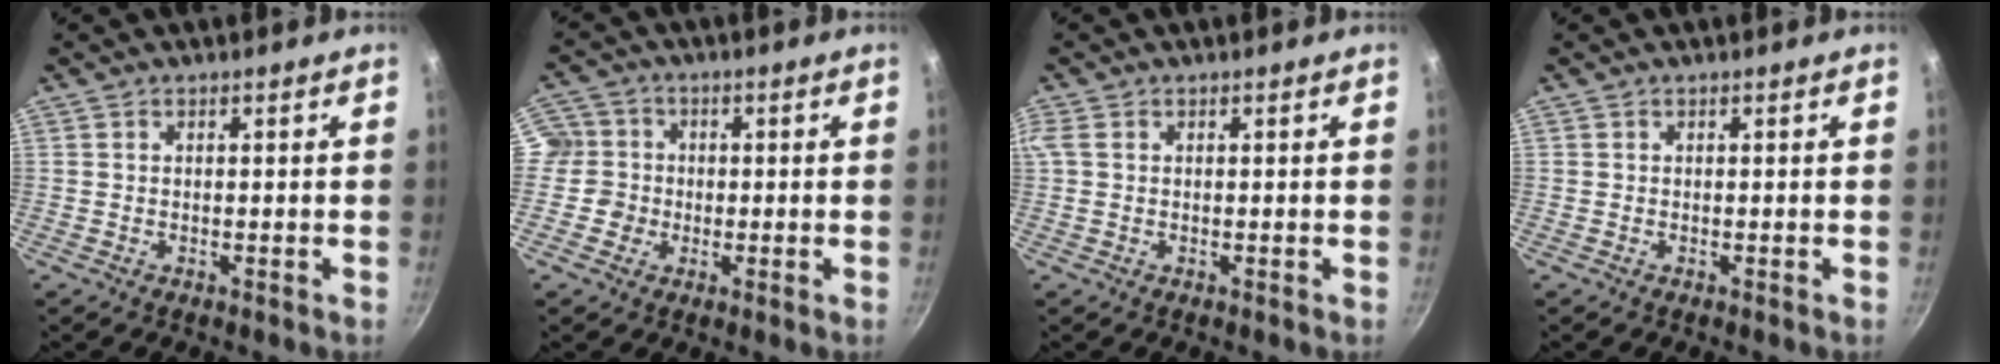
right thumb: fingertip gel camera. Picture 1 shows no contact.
{"total": 6.9, "force": [-0.8, 6.8, 0.9], "torque": [0.003, 0.013, -0.020]}
{"total": 2.0, "force": [0.5, 1.3, 1.5], "torque": [-0.055, 0.010, 0.014]}
{"total": 0.0}